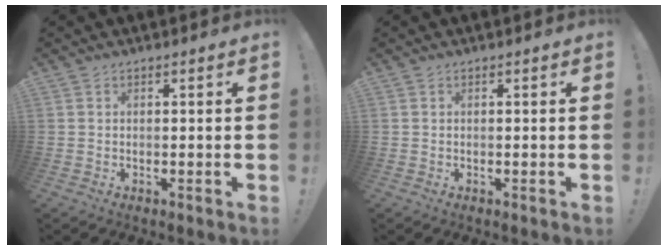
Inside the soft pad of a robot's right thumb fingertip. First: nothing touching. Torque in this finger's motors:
{"motor_torque": [0.00, 0.00, -0.02, -0.02, 0.00]}